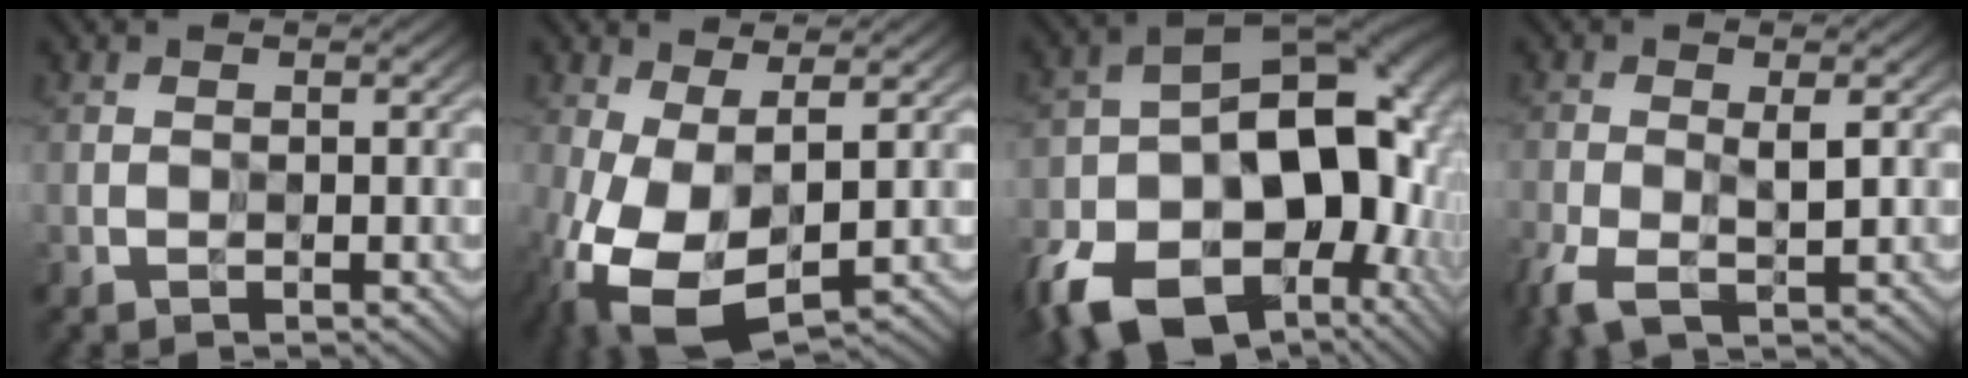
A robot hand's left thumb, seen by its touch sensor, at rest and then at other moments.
{"total": 10.3, "force": [-2.6, 5.0, 8.7], "torque": [-0.208, -0.021, -0.038]}
{"total": 21.3, "force": [-7.4, 13.7, 14.5], "torque": [-0.257, -0.044, -0.098]}
{"total": 5.0, "force": [-1.5, 2.1, 4.3], "torque": [-0.099, -0.007, -0.028]}